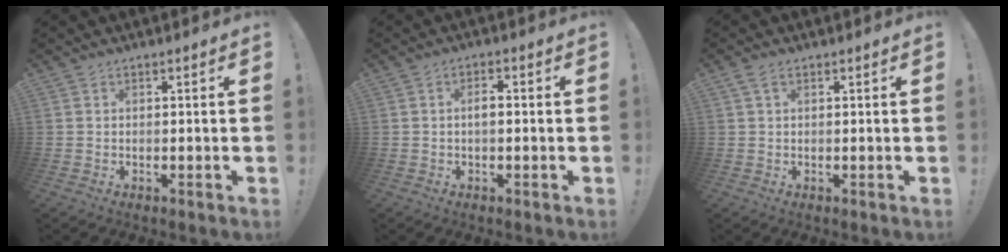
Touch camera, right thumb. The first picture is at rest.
{"total": 2.6, "force": [-0.3, 1.1, 2.3], "torque": [-0.035, 0.004, -0.008]}
{"total": 2.1, "force": [1.0, 1.0, 1.6], "torque": [-0.031, 0.003, 0.018]}